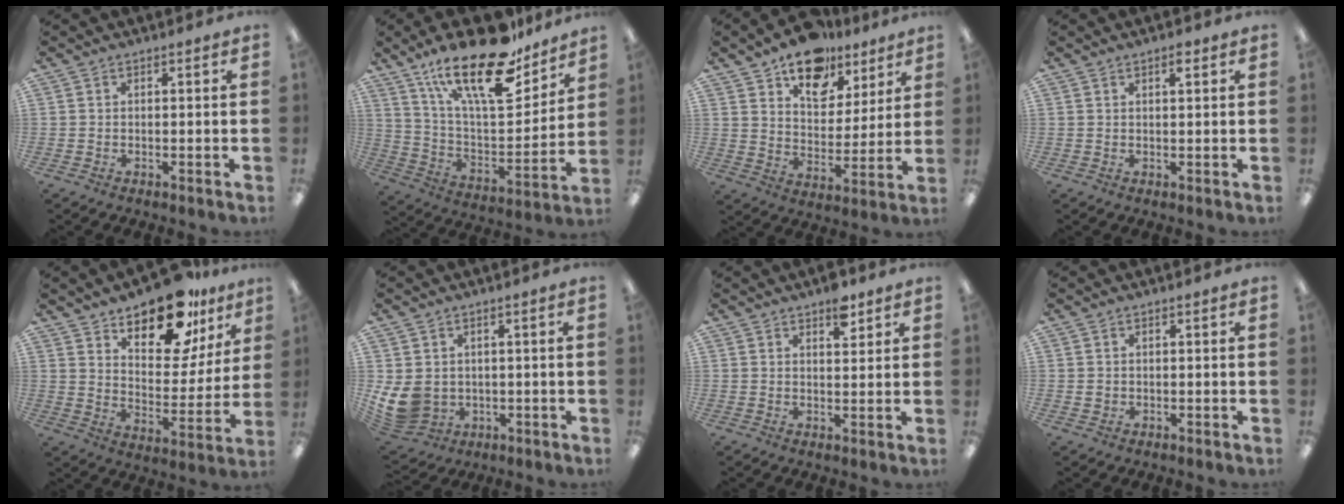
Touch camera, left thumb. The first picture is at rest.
{"total": 24.9, "force": [16.9, 9.3, 15.8], "torque": [-0.255, -0.098, 0.287]}
{"total": 14.7, "force": [11.0, 8.2, 5.4], "torque": [-0.078, -0.068, 0.199]}
{"total": 1.7, "force": [1.3, 0.6, 0.9], "torque": [-0.011, -0.003, 0.021]}
{"total": 18.0, "force": [14.0, 7.5, 8.4], "torque": [-0.127, -0.092, 0.241]}
{"total": 8.4, "force": [0.5, 7.4, 4.0], "torque": [-0.104, -0.001, 0.015]}
{"total": 5.6, "force": [3.8, 2.7, 3.2], "torque": [-0.030, -0.022, 0.060]}
{"total": 1.0, "force": [0.2, 0.9, 0.2], "torque": [-0.005, 0.004, 0.003]}